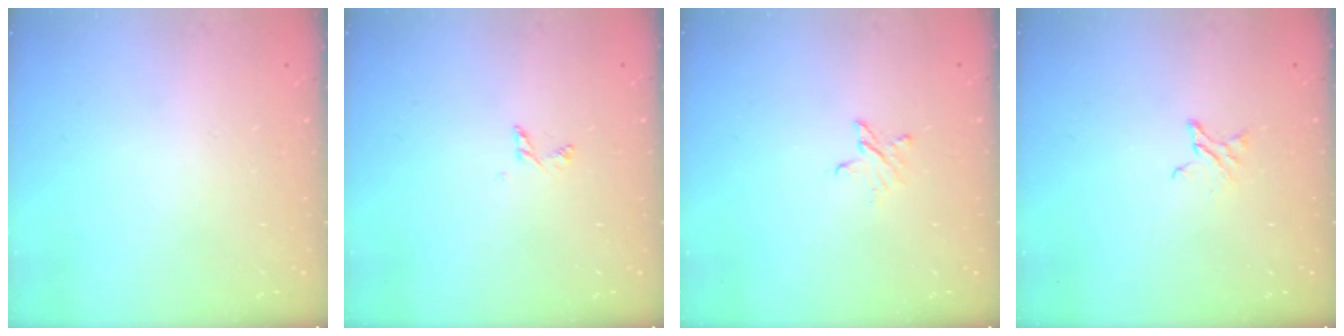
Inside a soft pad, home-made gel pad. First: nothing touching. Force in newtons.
{"total": 2.8, "press": 2.8, "slide": 0.2}
{"total": 3.5, "press": 3.5, "slide": 0.3}
{"total": 2.0, "press": 2.0, "slide": 0.1}